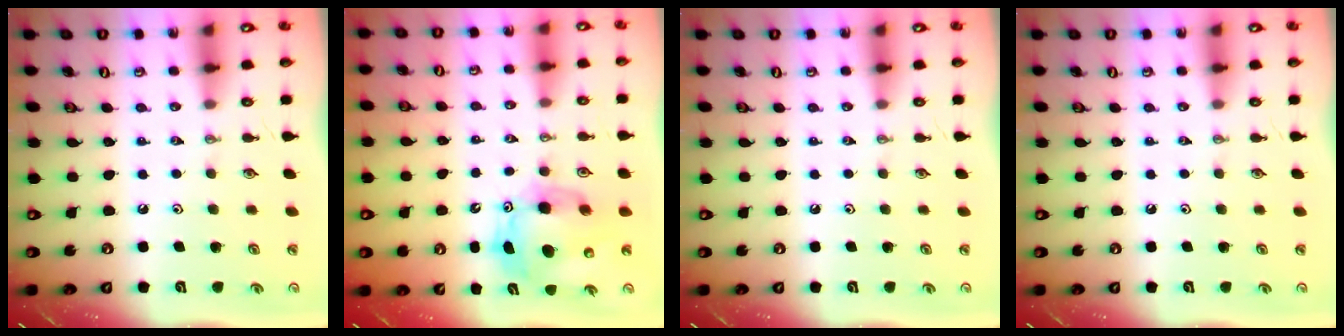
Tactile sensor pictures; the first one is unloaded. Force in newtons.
{"total": 10.9, "press": 10.7, "slide": 2.0}
{"total": 0.0}
{"total": 0.0}